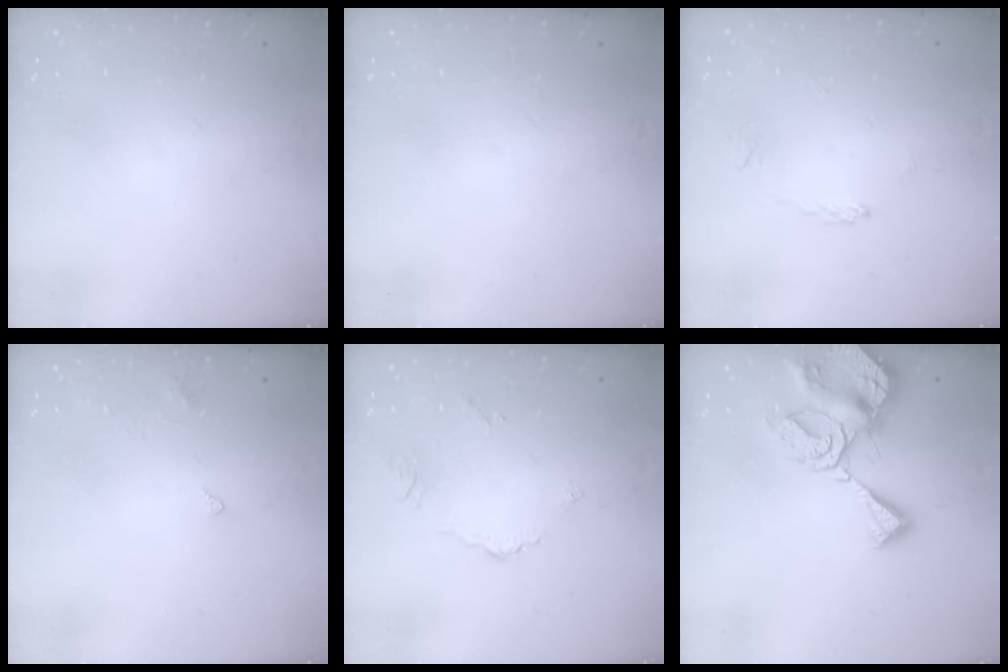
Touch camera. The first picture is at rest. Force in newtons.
{"total": 0.0}
{"total": 1.9, "press": 1.9, "slide": 0.2}
{"total": 2.8, "press": 2.8, "slide": 0.5}
{"total": 3.4, "press": 3.4, "slide": 0.5}
{"total": 11.1, "press": 11.1, "slide": 0.8}